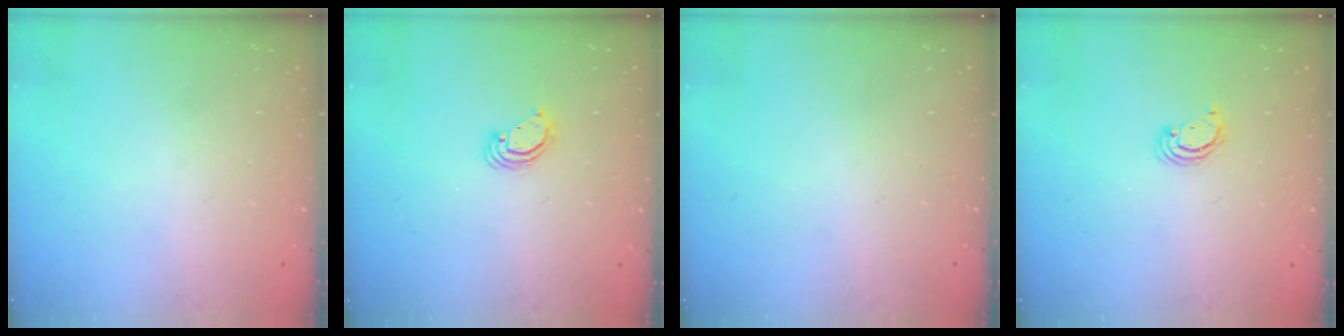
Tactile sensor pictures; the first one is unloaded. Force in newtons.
{"total": 3.6, "press": 3.6, "slide": 0.2}
{"total": 0.0}
{"total": 2.6, "press": 2.6, "slide": 0.3}